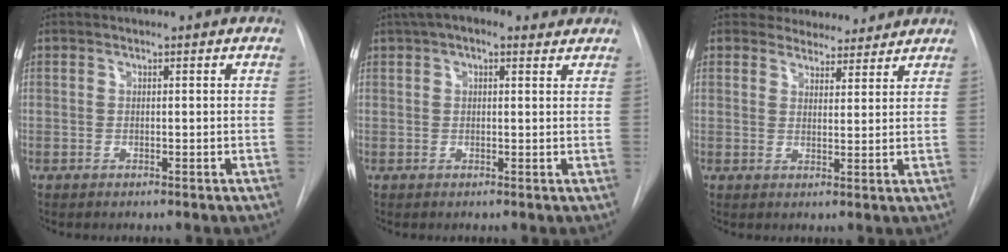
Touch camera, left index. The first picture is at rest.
{"total": 8.3, "force": [6.0, 3.0, 4.9], "torque": [-0.079, 0.041, 0.089]}
{"total": 7.2, "force": [6.7, 2.6, 0.8], "torque": [0.002, 0.002, 0.083]}